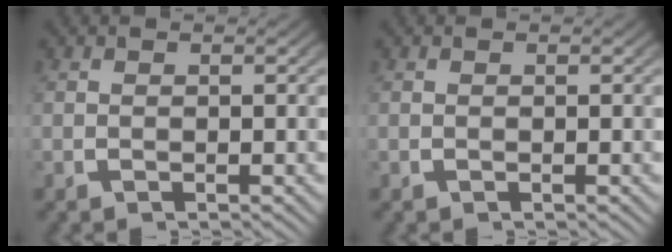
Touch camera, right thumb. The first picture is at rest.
{"total": 0.0}